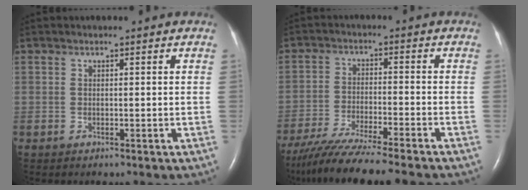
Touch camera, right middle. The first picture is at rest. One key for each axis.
{"total": 12.8, "fx": -10.9, "fy": -0.7, "fz": 6.6, "tx": -0.104, "ty": -0.035, "tz": -0.178}